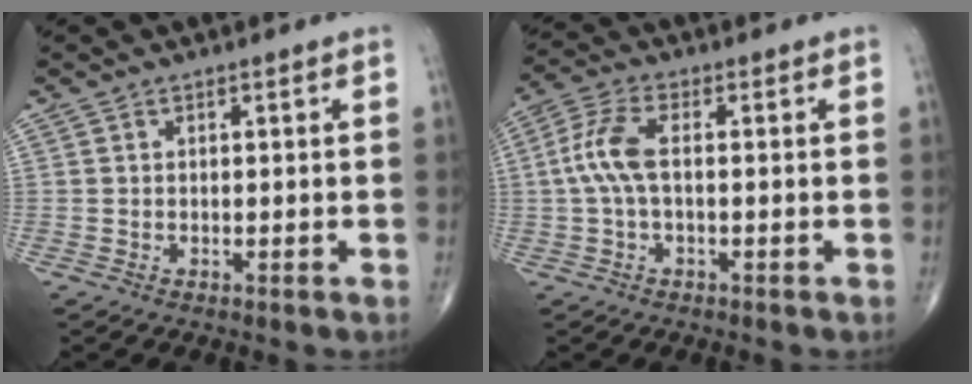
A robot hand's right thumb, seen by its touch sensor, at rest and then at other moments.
{"total": 7.0, "force": [0.0, 3.0, 6.4], "torque": [-0.159, 0.018, -0.004]}